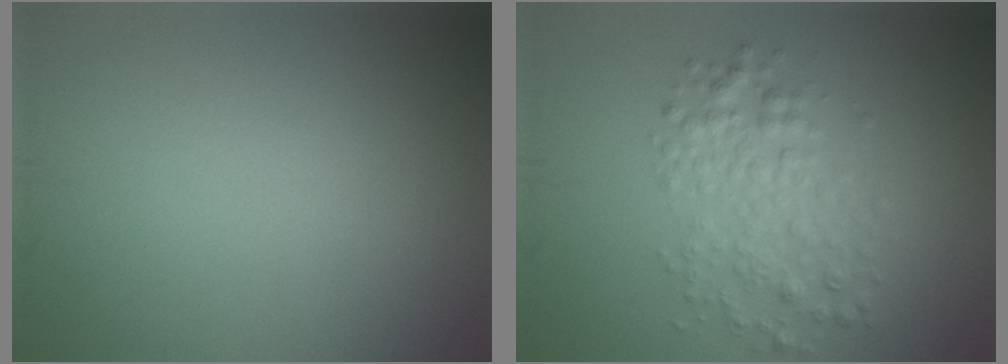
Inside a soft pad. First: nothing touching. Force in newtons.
{"total": 3.4, "press": 3.4, "slide": 0.1}